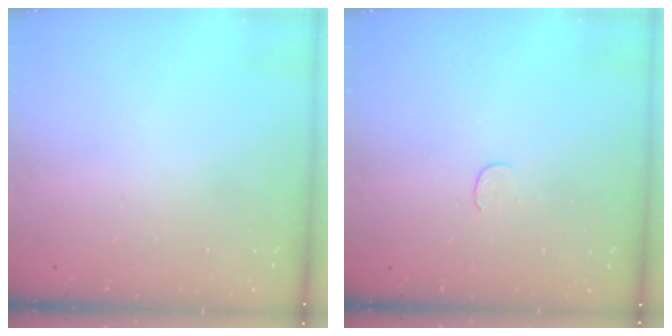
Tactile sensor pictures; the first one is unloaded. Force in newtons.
{"total": 3.7, "press": 3.7, "slide": 0.4}